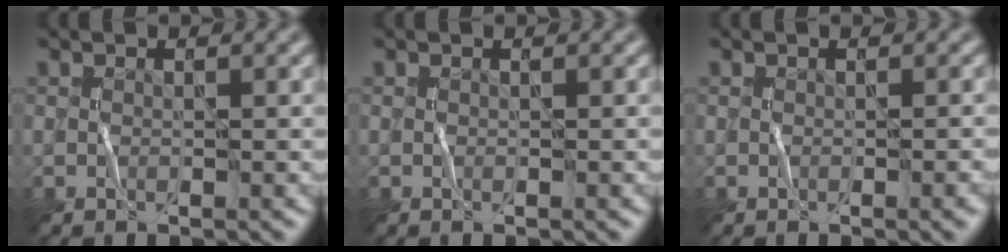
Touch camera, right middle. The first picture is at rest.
{"total": 0.0}
{"total": 1.8, "force": [-0.4, 0.8, 1.6], "torque": [0.000, 0.007, -0.003]}